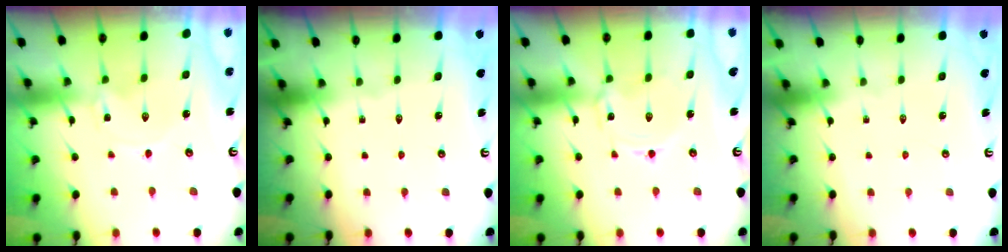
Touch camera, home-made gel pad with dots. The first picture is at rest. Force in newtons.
{"total": 0.0}
{"total": 2.4, "press": 2.4, "slide": 0.3}
{"total": 0.0}